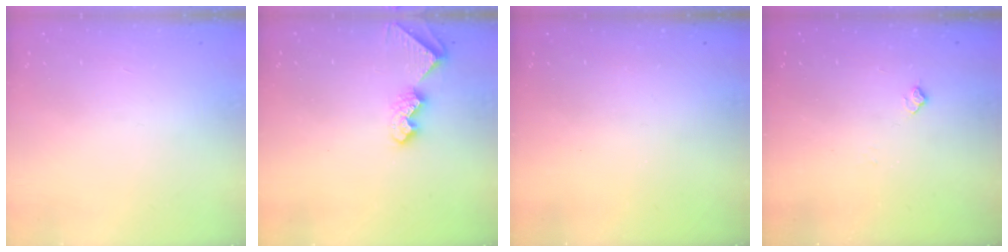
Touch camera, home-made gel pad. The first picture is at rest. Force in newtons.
{"total": 8.2, "press": 8.2, "slide": 0.4}
{"total": 0.0}
{"total": 6.1, "press": 6.1, "slide": 0.7}